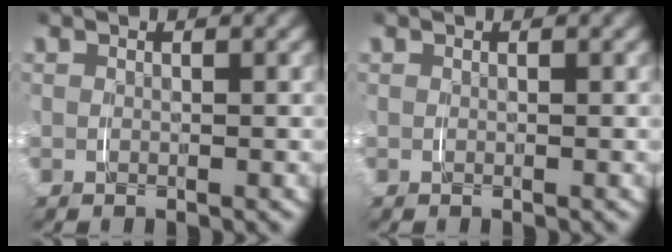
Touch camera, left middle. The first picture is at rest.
{"total": 0.0}